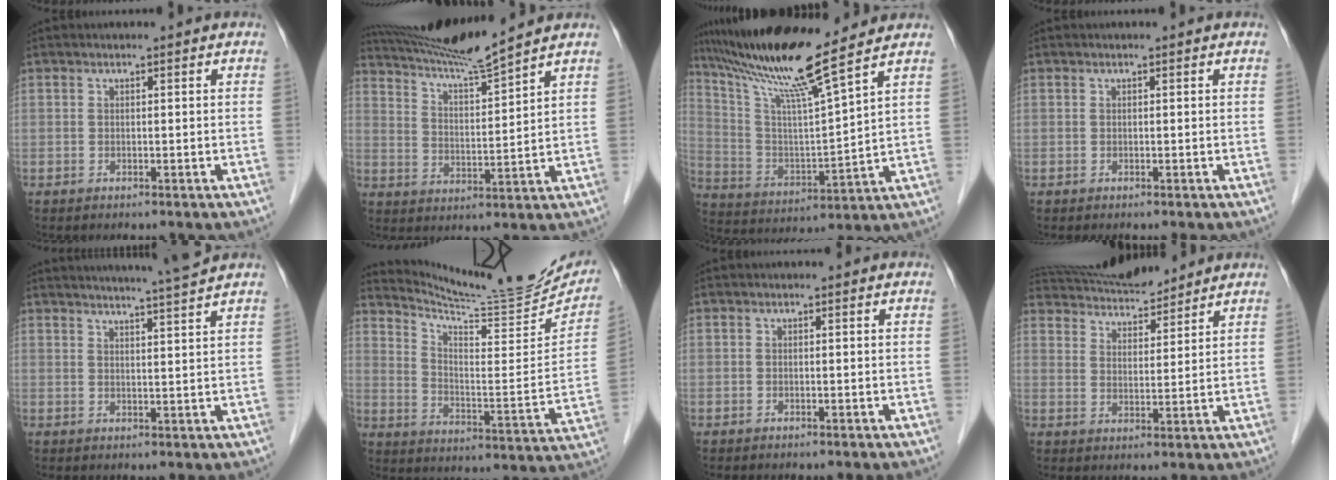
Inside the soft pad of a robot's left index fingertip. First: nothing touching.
{"total": 10.3, "force": [9.5, -2.3, 3.3], "torque": [-0.062, -0.007, 0.176]}
{"total": 15.1, "force": [12.1, -1.7, 8.8], "torque": [-0.162, 0.005, 0.226]}
{"total": 0.0}
{"total": 7.1, "force": [6.4, -1.8, 2.4], "torque": [-0.036, -0.004, 0.089]}
{"total": 19.3, "force": [18.3, 0.6, 6.1], "torque": [-0.103, -0.067, 0.263]}
{"total": 0.0}
{"total": 11.6, "force": [11.1, 1.8, 2.7], "torque": [-0.043, 0.019, 0.186]}